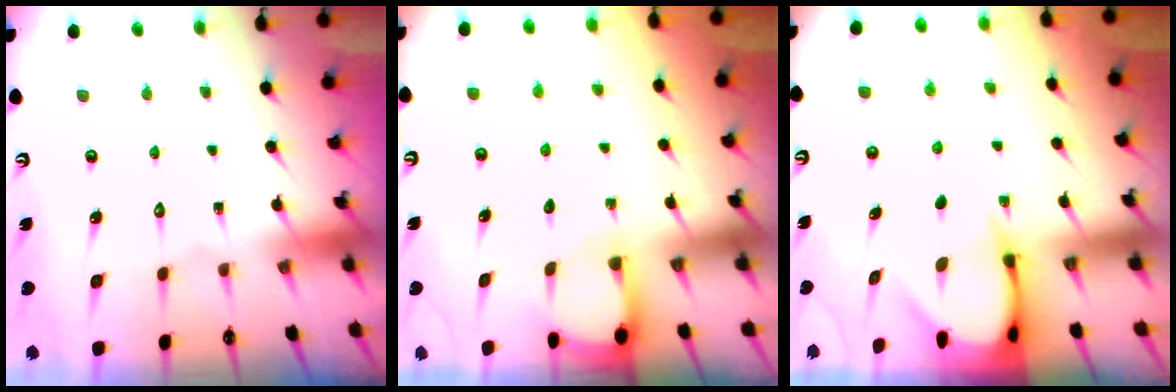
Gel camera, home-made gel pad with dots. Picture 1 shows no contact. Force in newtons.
{"total": 2.1, "press": 2.1, "slide": 0.3}
{"total": 3.6, "press": 3.5, "slide": 0.3}